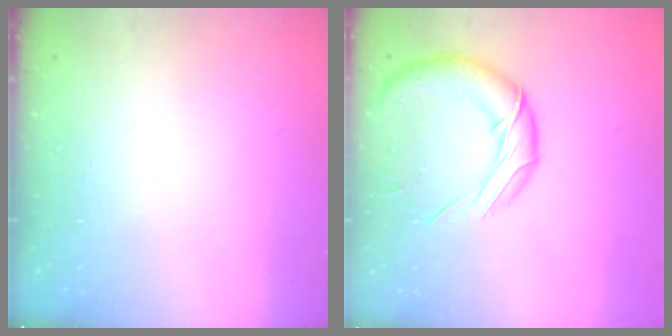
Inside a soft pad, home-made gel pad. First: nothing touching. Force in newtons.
{"total": 15.6, "press": 15.4, "slide": 2.7}